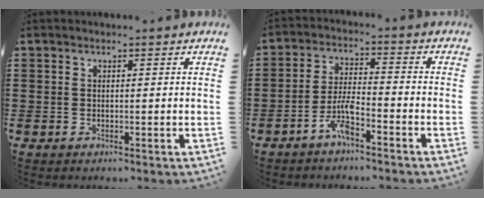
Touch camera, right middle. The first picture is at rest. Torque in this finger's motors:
{"motor_torque": [1.16, 0.07, 0.33, 0.08]}